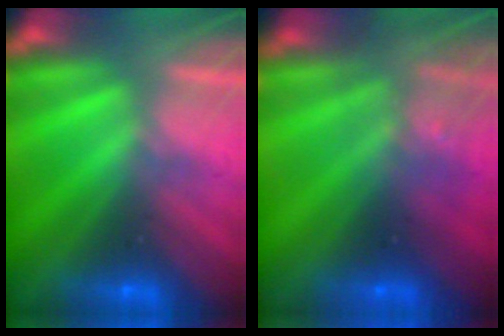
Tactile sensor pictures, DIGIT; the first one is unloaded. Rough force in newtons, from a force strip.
{"total": 2.8}